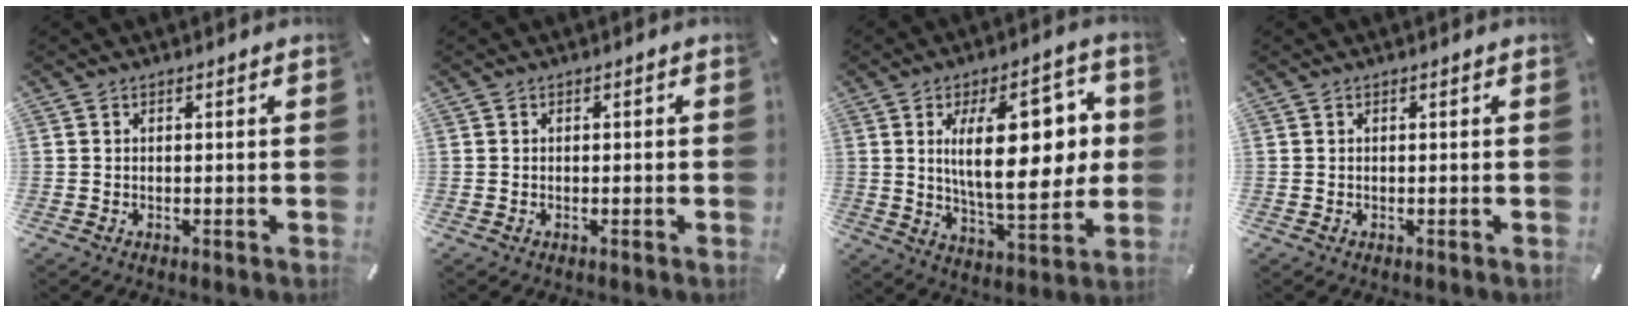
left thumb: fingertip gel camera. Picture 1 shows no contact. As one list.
[{"total": 0.5, "force": [-0.2, 0.3, 0.4], "torque": [-0.007, -0.001, -0.004]}, {"total": 21.5, "force": [3.7, 9.7, 18.9], "torque": [-0.296, -0.001, 0.051]}, {"total": 0.0}]